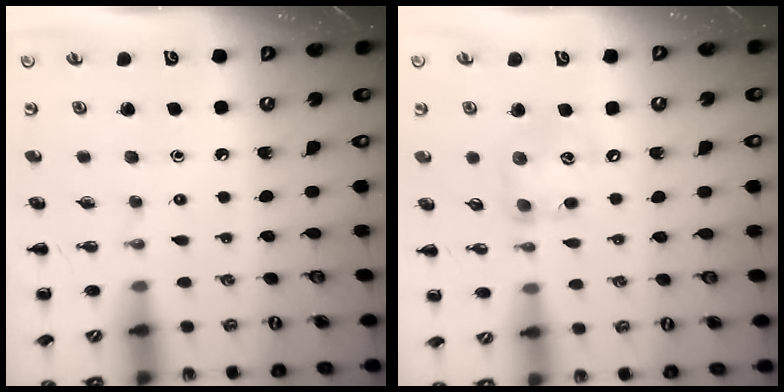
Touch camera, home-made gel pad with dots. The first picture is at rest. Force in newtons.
{"total": 9.6, "press": 9.5, "slide": 1.2}